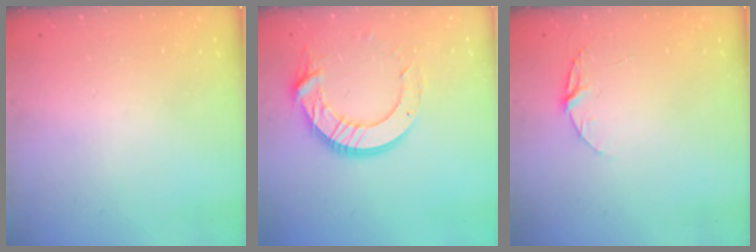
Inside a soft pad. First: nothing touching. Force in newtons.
{"total": 14.7, "press": 14.7, "slide": 1.6}
{"total": 5.3, "press": 5.3, "slide": 0.5}